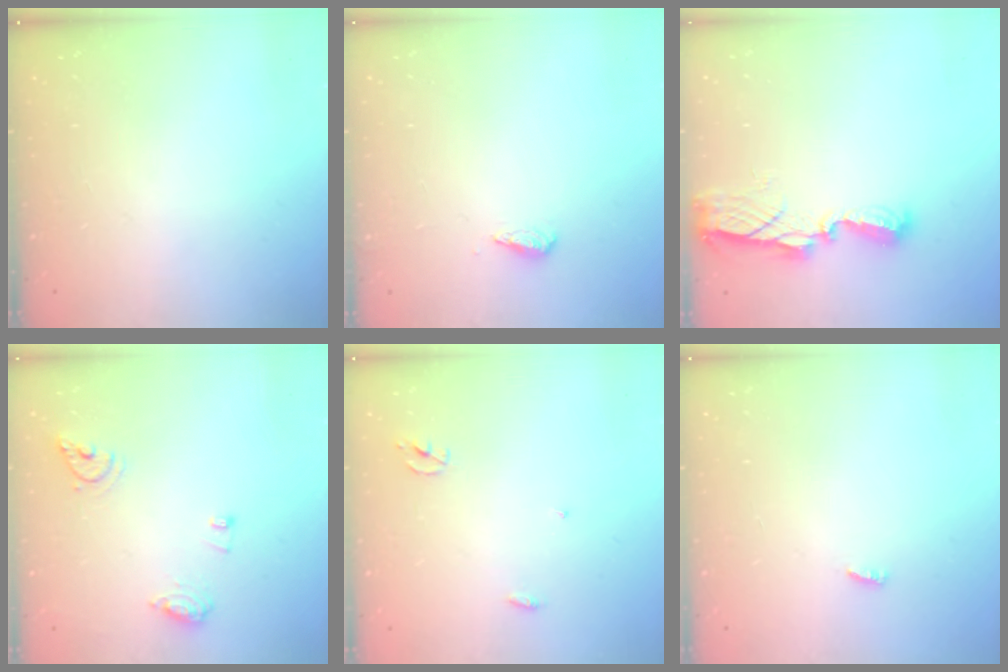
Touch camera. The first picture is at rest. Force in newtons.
{"total": 2.7, "press": 2.6, "slide": 0.4}
{"total": 7.4, "press": 7.4, "slide": 0.2}
{"total": 8.3, "press": 8.2, "slide": 0.9}
{"total": 2.3, "press": 2.3, "slide": 0.2}
{"total": 1.9, "press": 1.9, "slide": 0.3}